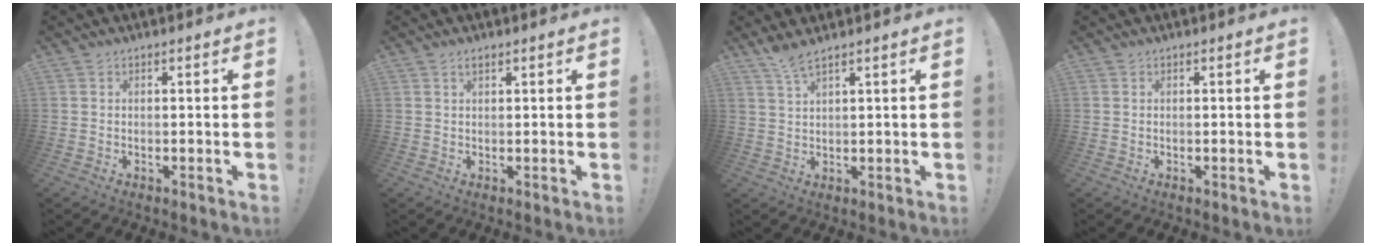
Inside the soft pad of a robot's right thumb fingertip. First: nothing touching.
{"total": 1.4, "force": [0.9, 0.6, 0.9], "torque": [-0.015, -0.001, 0.015]}
{"total": 4.0, "force": [3.2, 0.1, 2.4], "torque": [-0.046, -0.018, 0.055]}
{"total": 0.0}